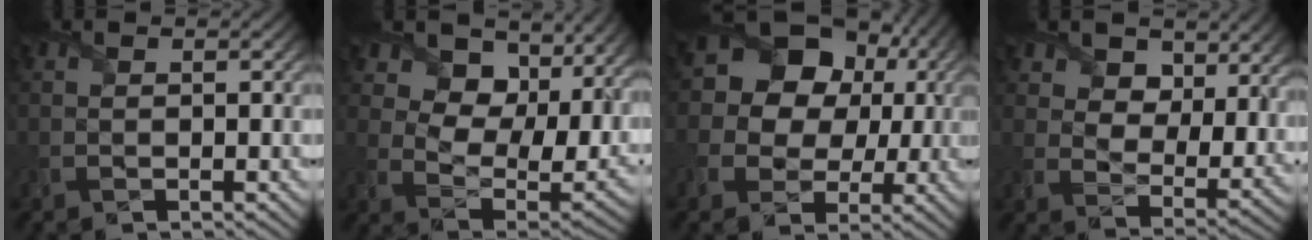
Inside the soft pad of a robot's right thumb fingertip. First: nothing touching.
{"total": 14.4, "force": [7.9, 8.9, 8.2], "torque": [-0.169, 0.003, 0.112]}
{"total": 13.6, "force": [3.2, 11.5, 6.4], "torque": [-0.161, 0.037, 0.051]}
{"total": 11.1, "force": [6.5, 6.9, 5.8], "torque": [-0.120, -0.018, 0.101]}